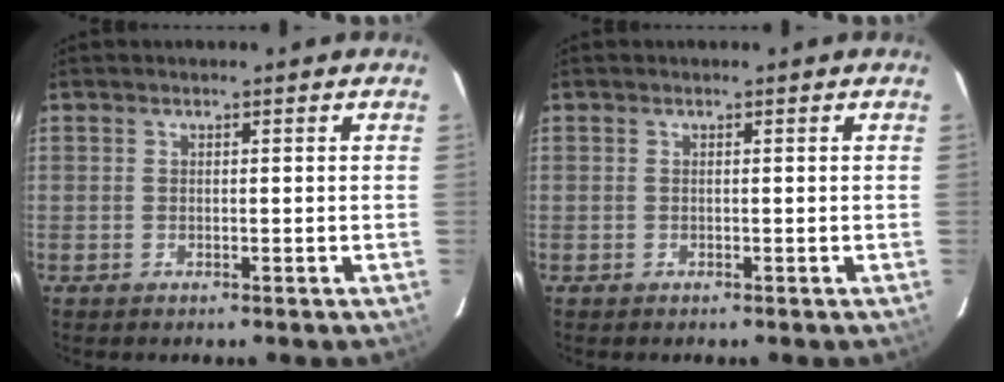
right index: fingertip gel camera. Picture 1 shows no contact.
{"total": 0.0}